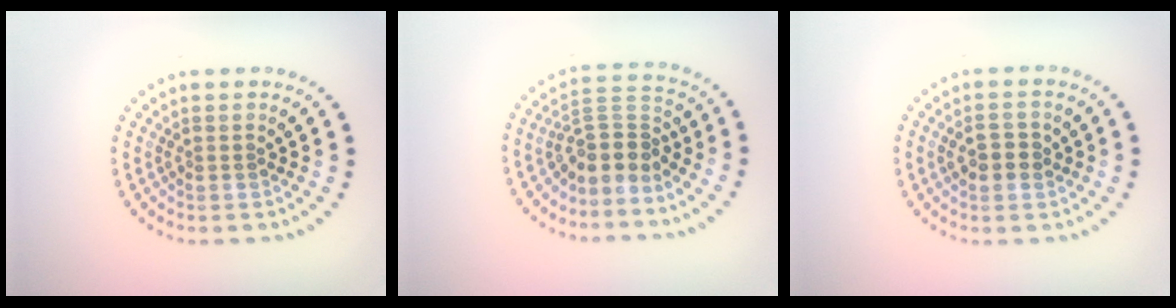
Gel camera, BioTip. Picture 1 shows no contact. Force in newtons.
{"total": 3.5, "press": 2.6, "slide": 2.3}
{"total": 2.2, "press": 2.2, "slide": 0.1}